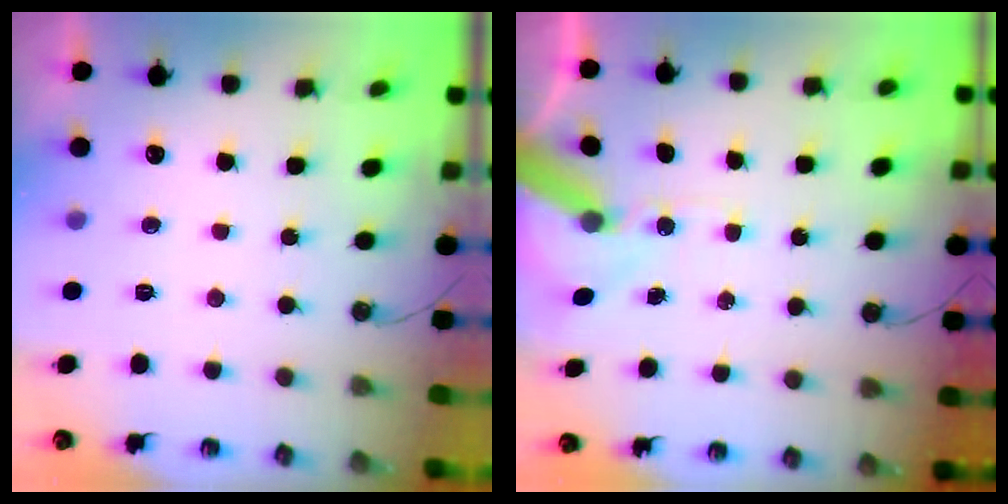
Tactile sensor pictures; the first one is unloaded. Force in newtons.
{"total": 11.6, "press": 11.4, "slide": 1.7}